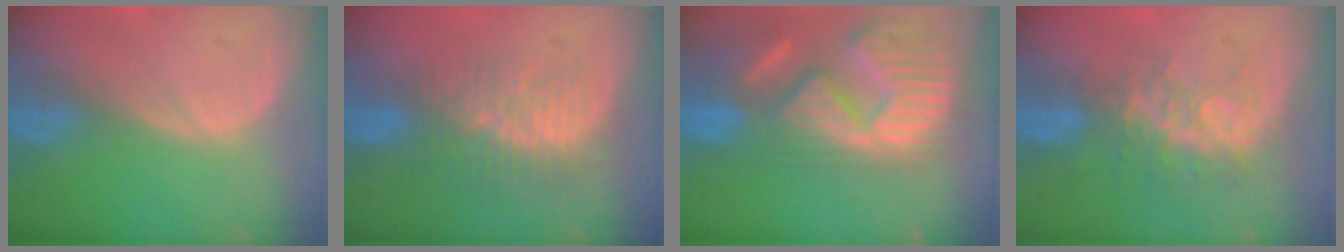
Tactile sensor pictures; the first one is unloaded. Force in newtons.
{"total": 8.4, "press": 7.5, "slide": 3.9}
{"total": 15.4, "press": 12.7, "slide": 8.7}
{"total": 8.4, "press": 7.0, "slide": 4.7}